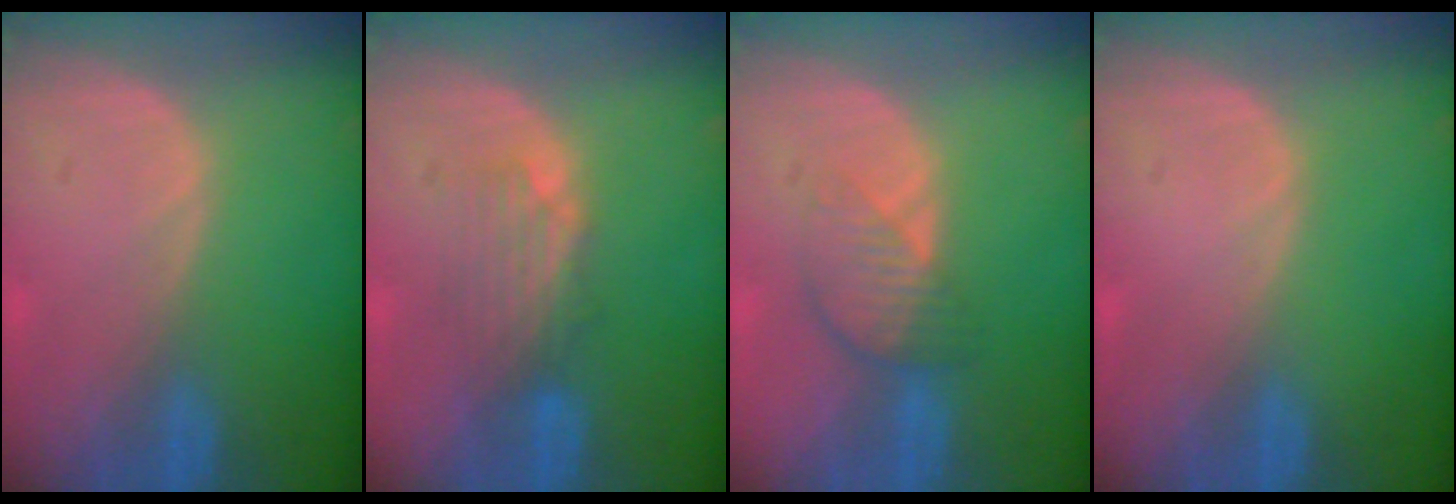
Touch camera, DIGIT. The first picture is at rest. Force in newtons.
{"total": 4.4, "press": 3.8, "slide": 2.2}
{"total": 4.4, "press": 3.9, "slide": 2.0}
{"total": 0.0}